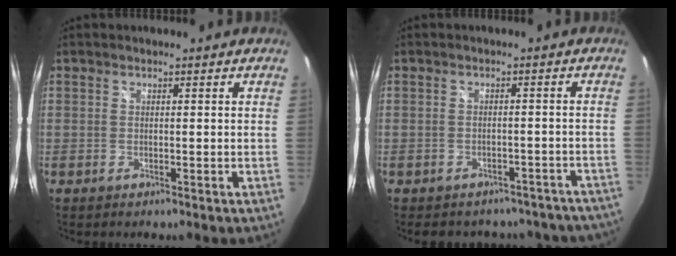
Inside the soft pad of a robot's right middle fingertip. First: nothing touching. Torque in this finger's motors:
{"motor_torque": [1.08, -1.06, 0.07, 0.04]}